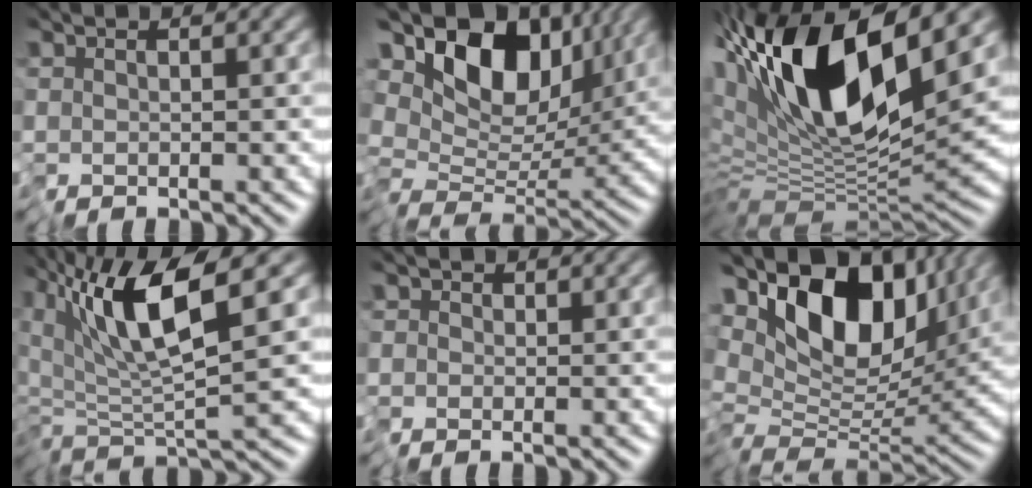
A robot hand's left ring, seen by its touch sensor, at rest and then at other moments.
{"total": 11.2, "force": [5.1, 6.2, 7.7], "torque": [-0.139, 0.023, 0.083]}
{"total": 15.1, "force": [4.9, 5.4, 13.2], "torque": [-0.253, 0.008, 0.077]}
{"total": 8.5, "force": [3.4, 1.3, 7.7], "torque": [-0.147, 0.007, 0.059]}
{"total": 1.2, "force": [-0.4, 1.1, 0.2], "torque": [0.012, 0.006, -0.009]}
{"total": 12.2, "force": [5.2, 6.4, 8.9], "torque": [-0.152, 0.020, 0.083]}